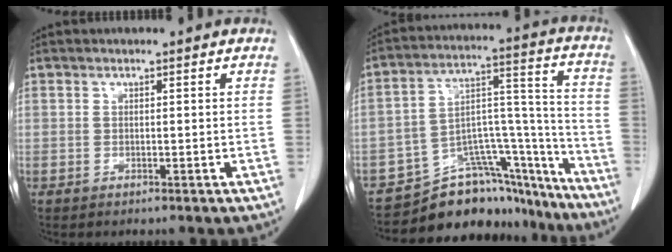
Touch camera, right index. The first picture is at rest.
{"total": 19.1, "force": [-16.4, 7.7, 6.0], "torque": [-0.074, 0.072, -0.245]}